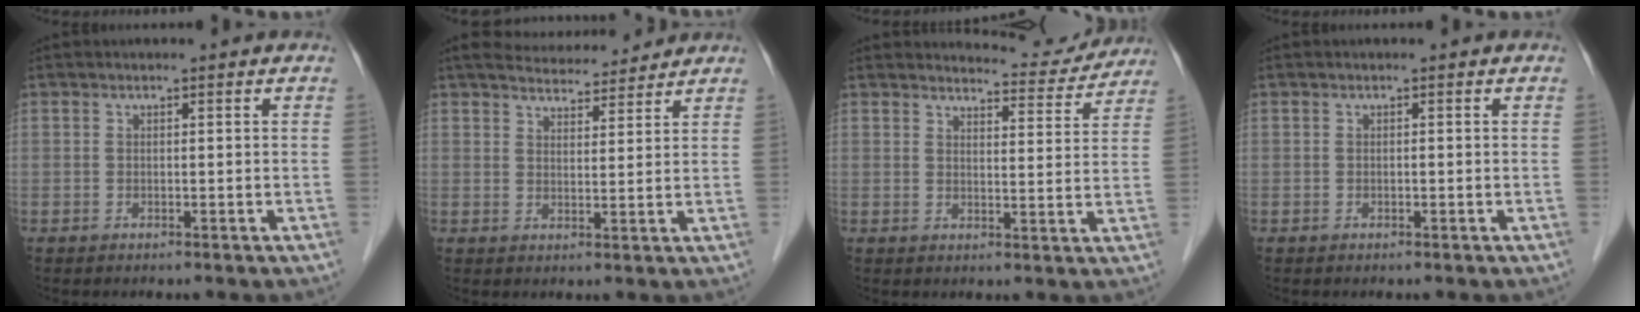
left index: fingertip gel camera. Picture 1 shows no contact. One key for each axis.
{"total": 7.6, "fx": 7.1, "fy": 1.5, "fz": 2.3, "tx": -0.038, "ty": 0.012, "tz": 0.102}
{"total": 6.5, "fx": 6.4, "fy": 0.8, "fz": -0.5, "tx": 0.009, "ty": -0.017, "tz": 0.069}
{"total": 0.9, "fx": -0.9, "fy": 0.0, "fz": 0.0, "tx": 0.000, "ty": -0.006, "tz": -0.017}